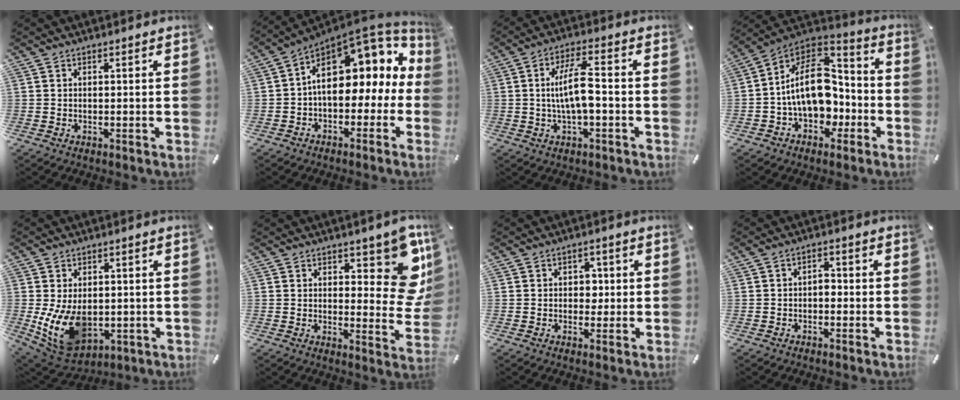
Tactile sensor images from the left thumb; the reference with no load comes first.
{"total": 15.5, "force": [5.1, 9.7, 10.9], "torque": [-0.148, -0.040, 0.089]}
{"total": 9.0, "force": [-0.6, 2.6, 8.5], "torque": [-0.163, 0.006, -0.014]}
{"total": 17.2, "force": [-1.1, 12.5, 11.8], "torque": [-0.211, -0.002, -0.019]}
{"total": 12.2, "force": [-1.1, 8.6, 8.6], "torque": [-0.162, -0.006, -0.012]}
{"total": 13.2, "force": [7.1, 5.8, 9.4], "torque": [-0.090, -0.066, 0.123]}
{"total": 3.2, "force": [0.0, 2.8, 1.6], "torque": [-0.011, -0.003, -0.010]}
{"total": 2.4, "force": [-0.7, 1.5, 1.7], "torque": [-0.034, 0.009, -0.015]}